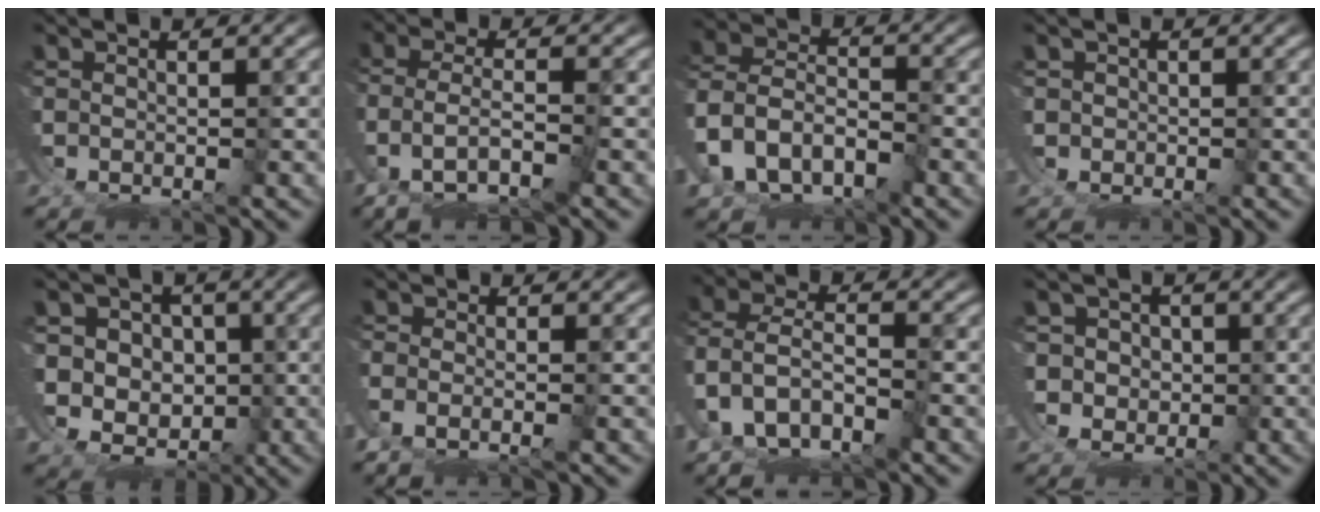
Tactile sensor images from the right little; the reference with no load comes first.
{"total": 5.0, "force": [-1.4, 3.0, 3.8], "torque": [-0.092, -0.008, -0.020]}
{"total": 7.4, "force": [-2.2, 6.8, 2.1], "torque": [-0.086, -0.037, -0.034]}
{"total": 1.1, "force": [0.4, 0.1, -1.0], "torque": [0.007, -0.016, 0.013]}
{"total": 5.0, "force": [0.3, 4.7, 1.7], "torque": [-0.038, -0.031, 0.019]}
{"total": 2.3, "force": [-1.0, 0.3, 2.1], "torque": [-0.048, -0.016, -0.008]}
{"total": 10.3, "force": [-3.3, 9.0, 3.8], "torque": [-0.133, -0.047, -0.048]}
{"total": 2.1, "force": [1.4, 1.6, -0.2], "torque": [0.001, -0.020, 0.037]}